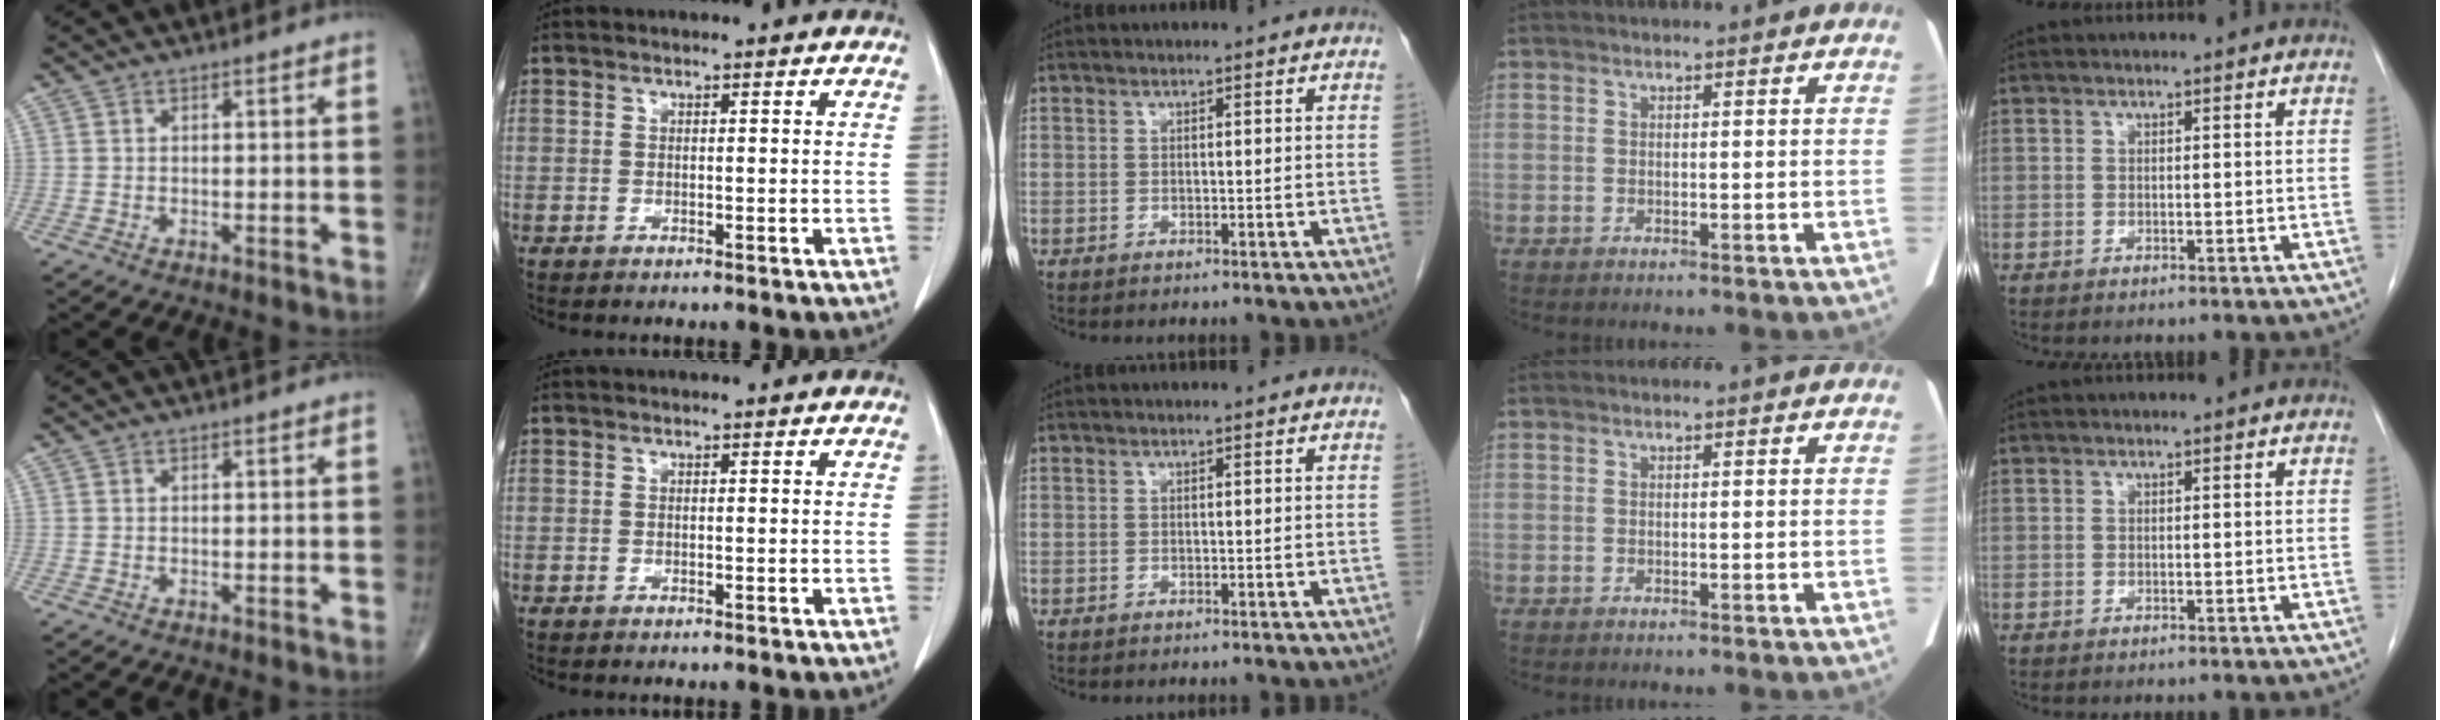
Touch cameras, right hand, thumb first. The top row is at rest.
{}